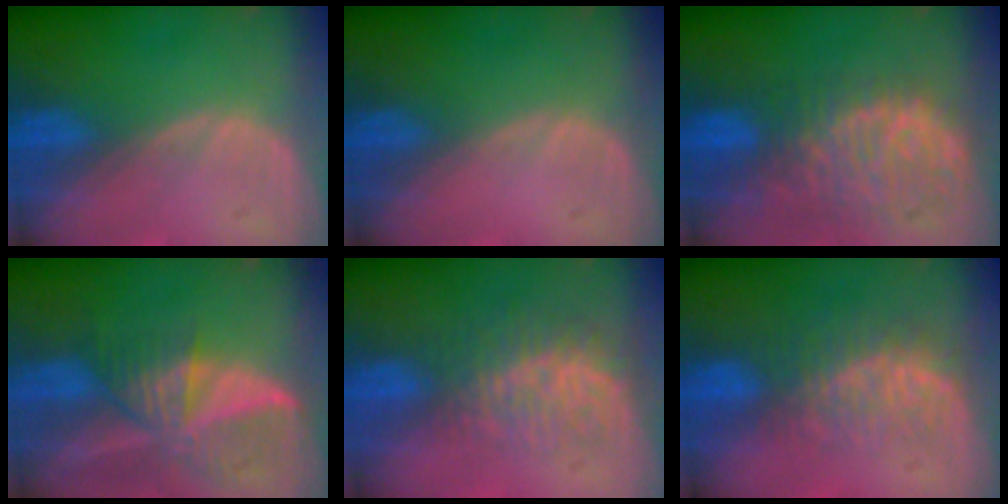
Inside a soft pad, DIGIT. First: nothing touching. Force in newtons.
{"total": 0.0}
{"total": 11.0, "press": 9.4, "slide": 5.7}
{"total": 9.4, "press": 8.3, "slide": 4.6}
{"total": 8.5, "press": 7.4, "slide": 4.3}
{"total": 7.6, "press": 7.1, "slide": 2.8}